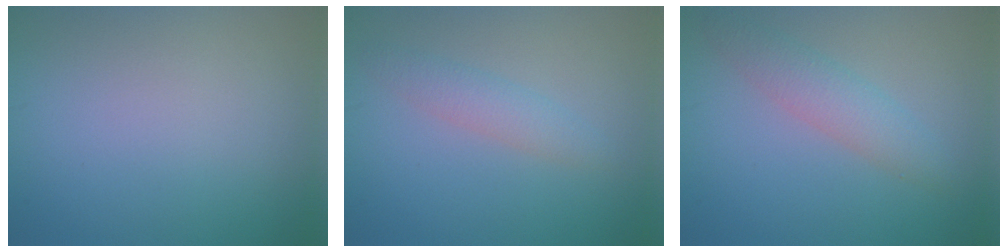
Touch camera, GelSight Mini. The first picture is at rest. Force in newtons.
{"total": 2.0, "press": 2.0, "slide": 0.0}
{"total": 2.8, "press": 2.8, "slide": 0.0}